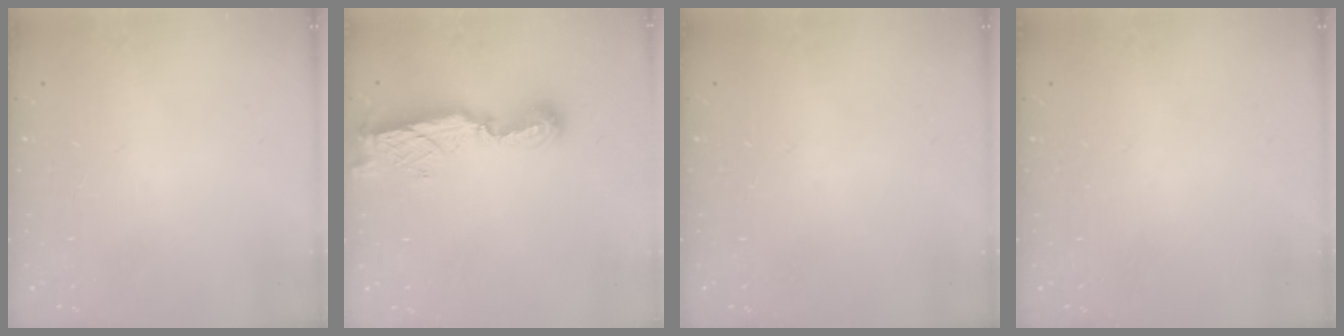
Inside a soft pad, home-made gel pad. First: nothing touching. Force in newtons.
{"total": 8.9, "press": 8.9, "slide": 0.1}
{"total": 0.0}
{"total": 0.0}